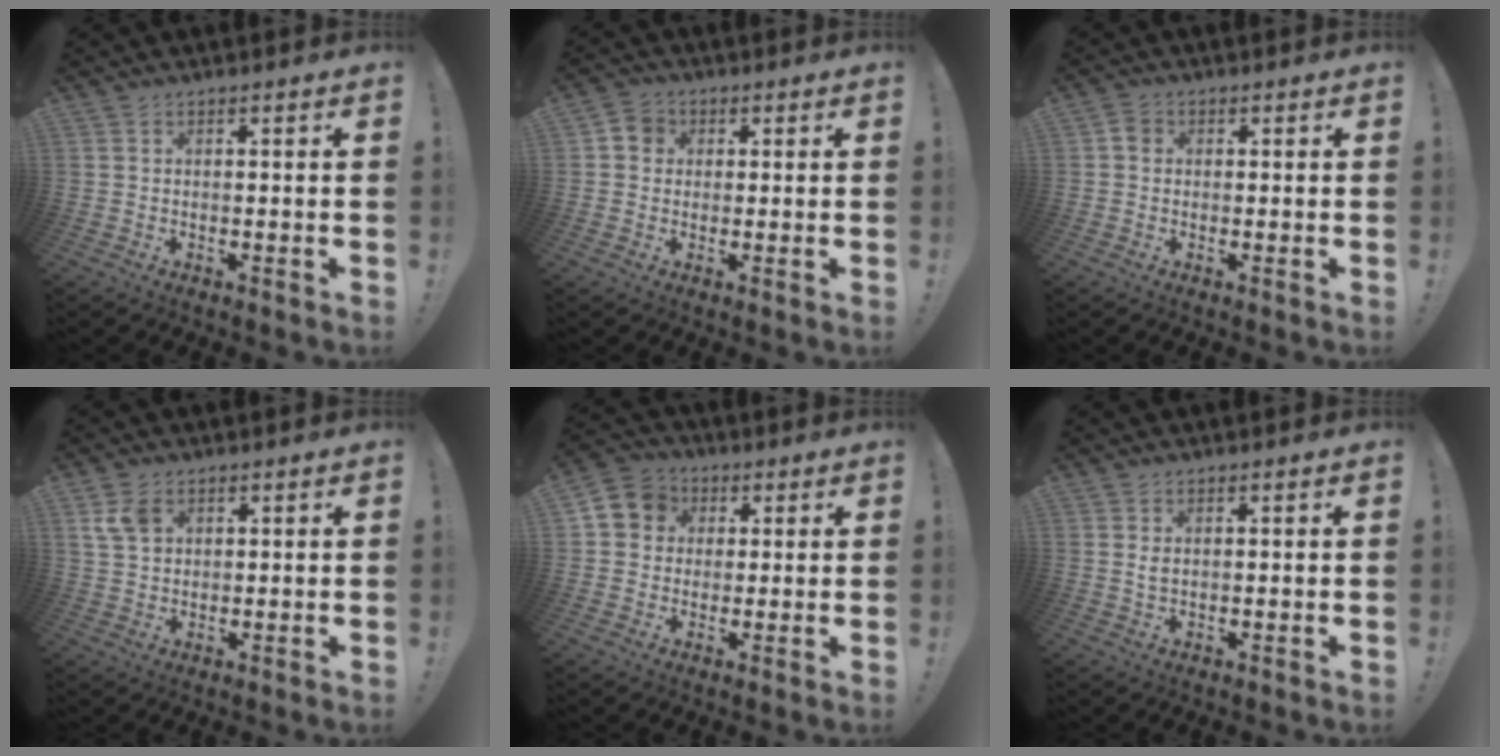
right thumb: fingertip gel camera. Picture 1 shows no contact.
{"total": 5.0, "force": [0.9, 4.5, 1.9], "torque": [-0.031, 0.010, 0.019]}
{"total": 2.9, "force": [0.2, 2.5, 1.4], "torque": [-0.022, 0.007, 0.005]}
{"total": 6.0, "force": [2.4, 4.3, 3.3], "torque": [-0.068, 0.000, 0.048]}
{"total": 7.7, "force": [1.4, 7.2, 2.4], "torque": [-0.038, 0.008, 0.033]}
{"total": 1.6, "force": [0.5, 0.9, 1.2], "torque": [-0.025, 0.002, 0.008]}